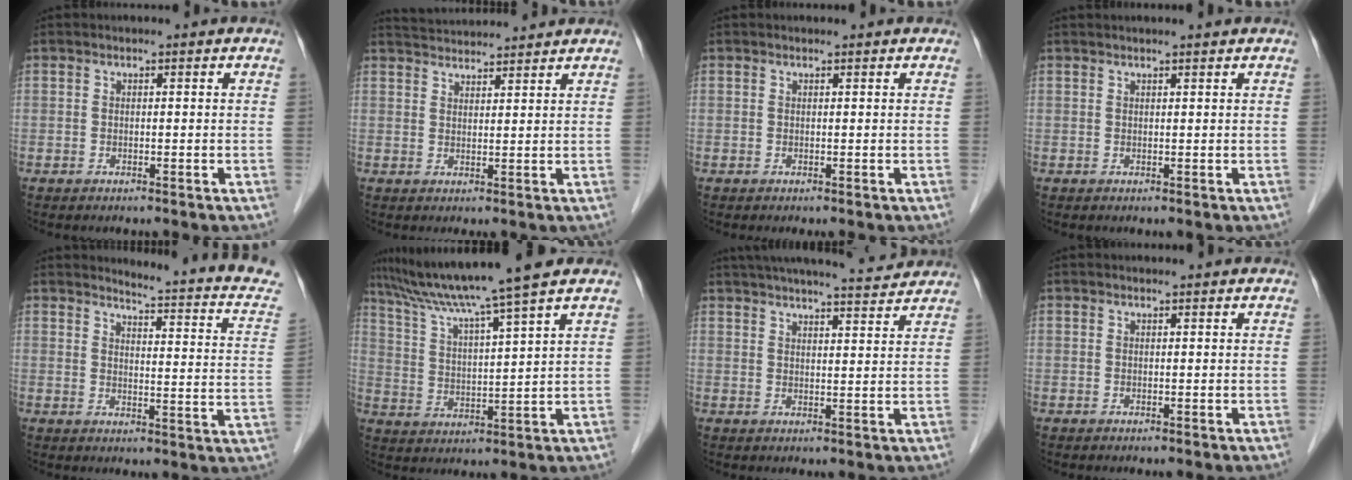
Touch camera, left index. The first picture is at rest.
{"total": 7.4, "force": [7.3, 0.0, 1.4], "torque": [-0.032, 0.033, 0.112]}
{"total": 0.8, "force": [0.8, 0.2, 0.1], "torque": [-0.010, 0.006, 0.011]}
{"total": 2.7, "force": [2.5, -0.3, 0.9], "torque": [-0.011, 0.015, 0.036]}
{"total": 13.8, "force": [13.0, 0.8, 4.7], "torque": [-0.050, -0.070, 0.124]}
{"total": 13.4, "force": [11.1, -1.8, 7.2], "torque": [-0.131, 0.014, 0.186]}
{"total": 15.1, "force": [13.9, 1.3, 5.6], "torque": [-0.090, 0.021, 0.188]}
{"total": 1.2, "force": [1.2, 0.1, 0.1], "torque": [-0.012, 0.007, 0.015]}